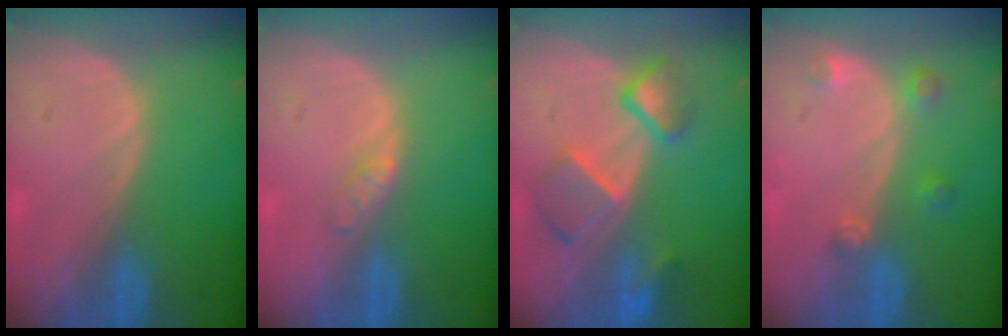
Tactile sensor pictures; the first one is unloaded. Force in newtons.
{"total": 2.0, "press": 2.0, "slide": 0.1}
{"total": 7.6, "press": 6.7, "slide": 3.7}
{"total": 2.7, "press": 2.6, "slide": 0.4}